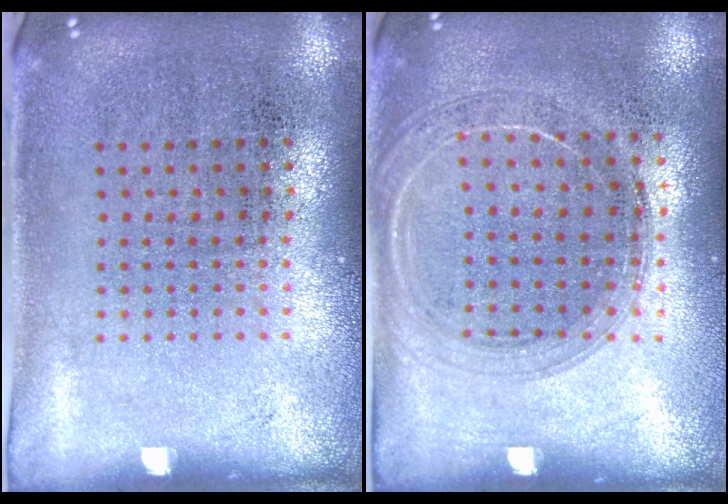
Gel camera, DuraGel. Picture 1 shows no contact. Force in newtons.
{"total": 1.5, "press": 1.5, "slide": 0.2}